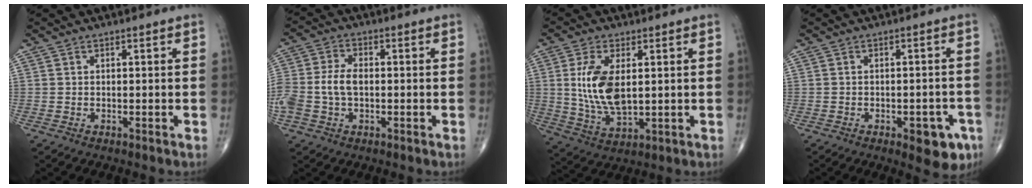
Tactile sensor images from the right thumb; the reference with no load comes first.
{"total": 8.7, "force": [-0.7, 5.6, 6.6], "torque": [-0.154, 0.020, -0.016]}
{"total": 11.3, "force": [1.7, 5.6, 9.7], "torque": [-0.191, -0.015, 0.041]}
{"total": 7.1, "force": [-3.4, 3.2, 5.3], "torque": [-0.044, 0.014, -0.035]}